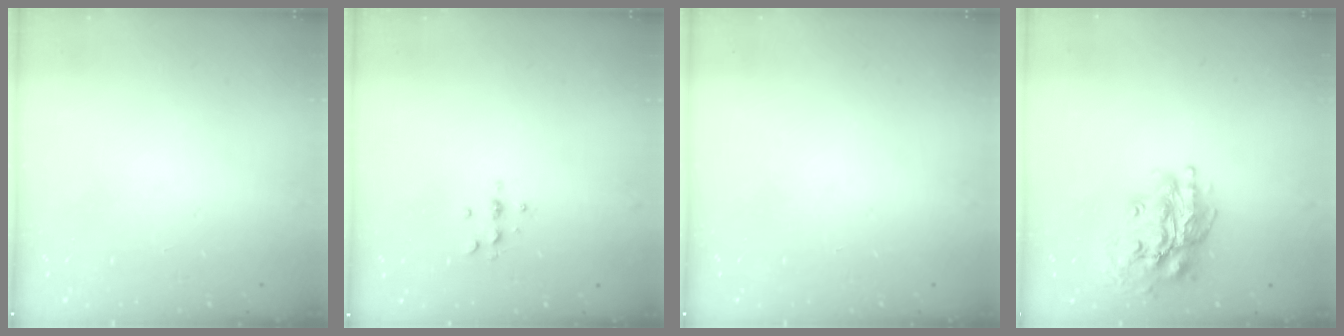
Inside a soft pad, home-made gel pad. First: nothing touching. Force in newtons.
{"total": 3.8, "press": 3.7, "slide": 0.4}
{"total": 0.0}
{"total": 17.4, "press": 17.1, "slide": 2.7}